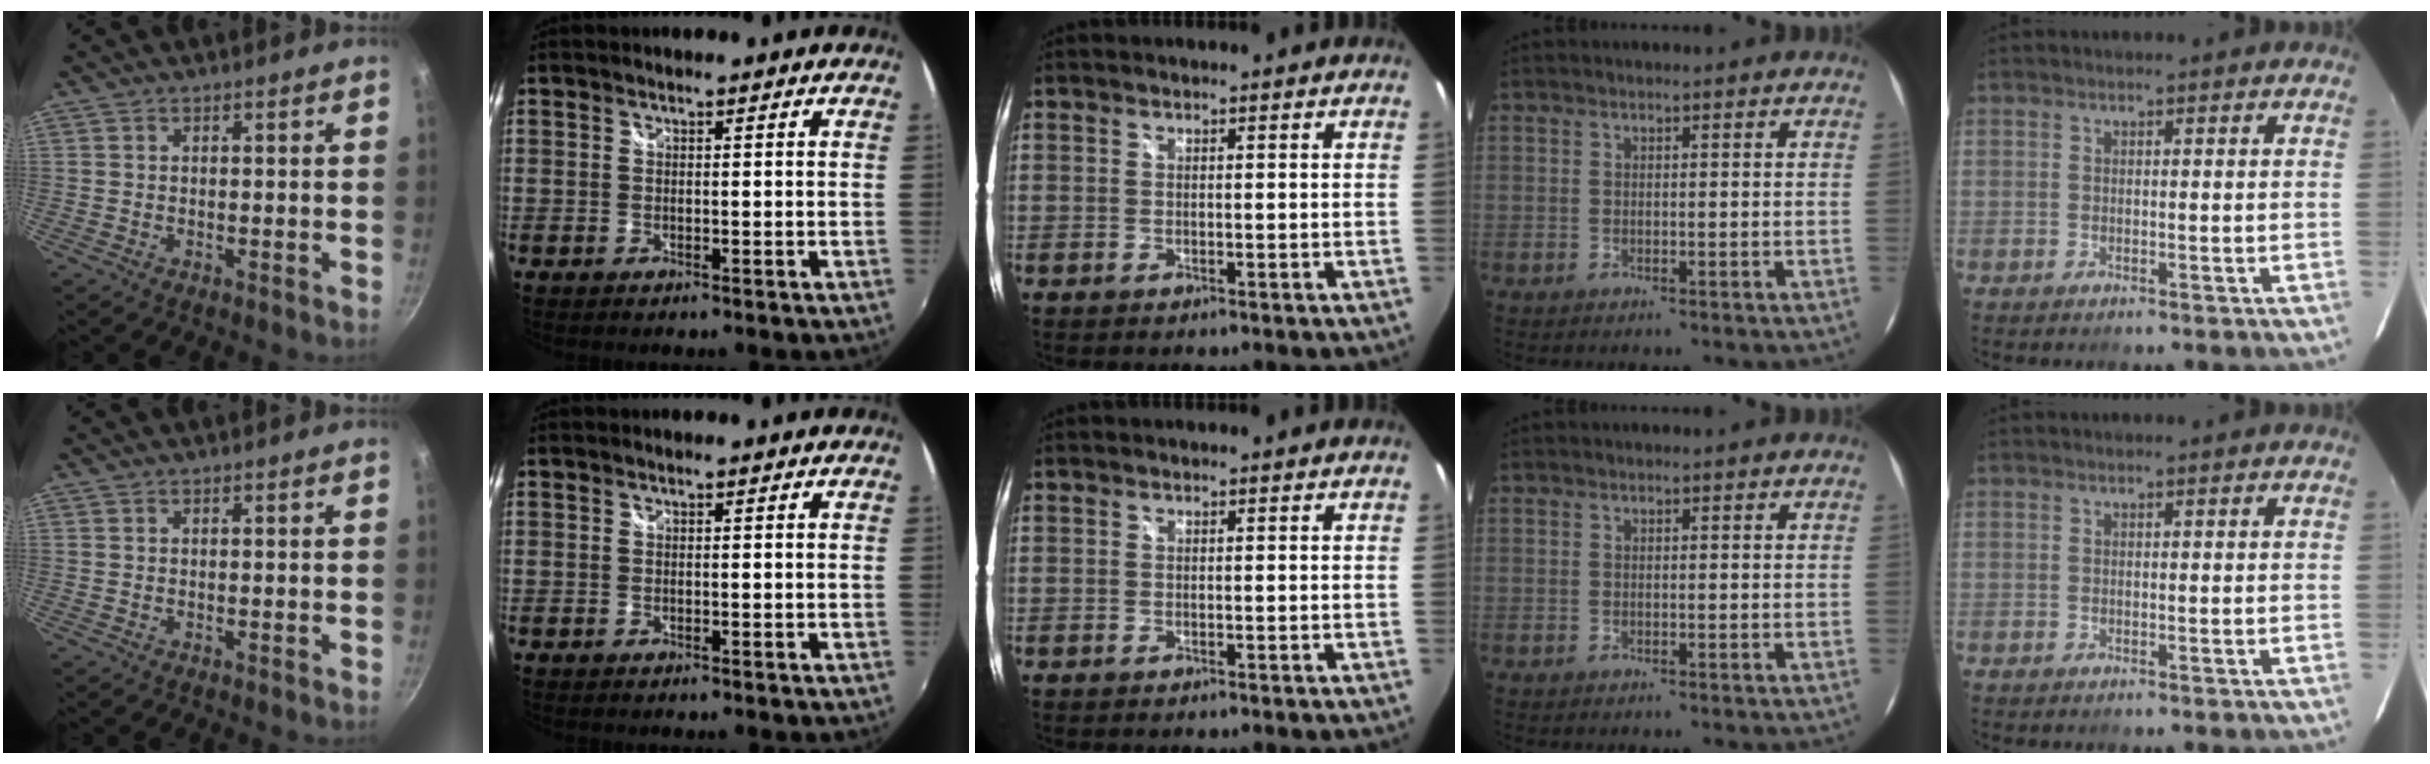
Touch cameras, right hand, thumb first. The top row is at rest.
{}